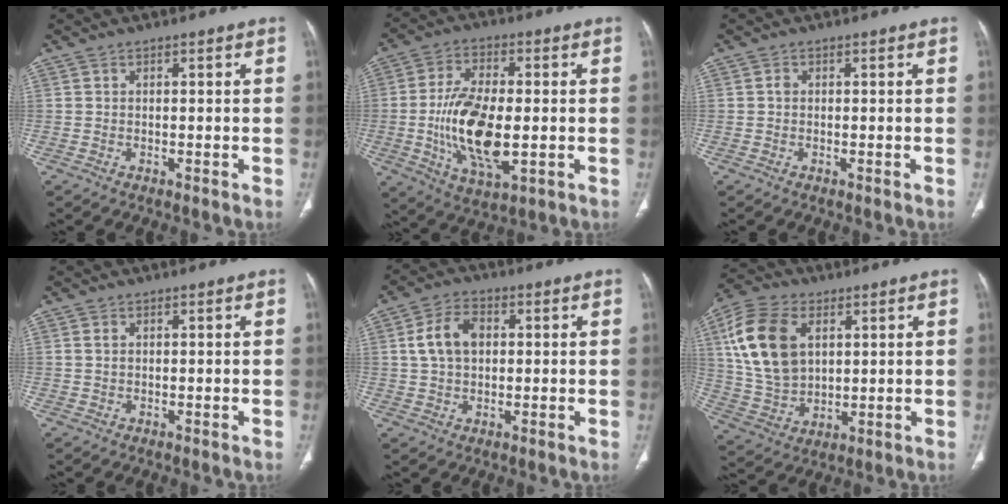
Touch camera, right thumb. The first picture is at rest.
{"total": 15.6, "force": [-1.8, 7.3, 13.6], "torque": [-0.256, -0.008, -0.027]}
{"total": 0.6, "force": [0.0, 0.5, 0.4], "torque": [-0.004, 0.002, -0.003]}
{"total": 1.2, "force": [0.3, 0.8, 0.8], "torque": [-0.016, 0.000, 0.009]}
{"total": 7.9, "force": [1.4, 5.3, 5.7], "torque": [-0.101, 0.012, 0.024]}
{"total": 16.6, "force": [4.8, 10.9, 11.6], "torque": [-0.223, -0.006, 0.101]}